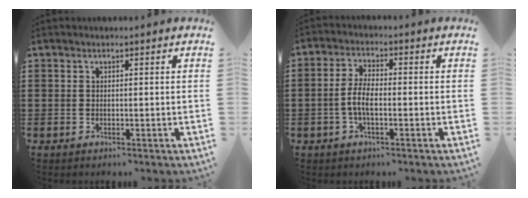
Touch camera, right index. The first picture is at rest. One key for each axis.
{"total": 4.3, "fx": -1.1, "fy": 1.6, "fz": 3.9, "tx": -0.097, "ty": -0.003, "tz": -0.029}